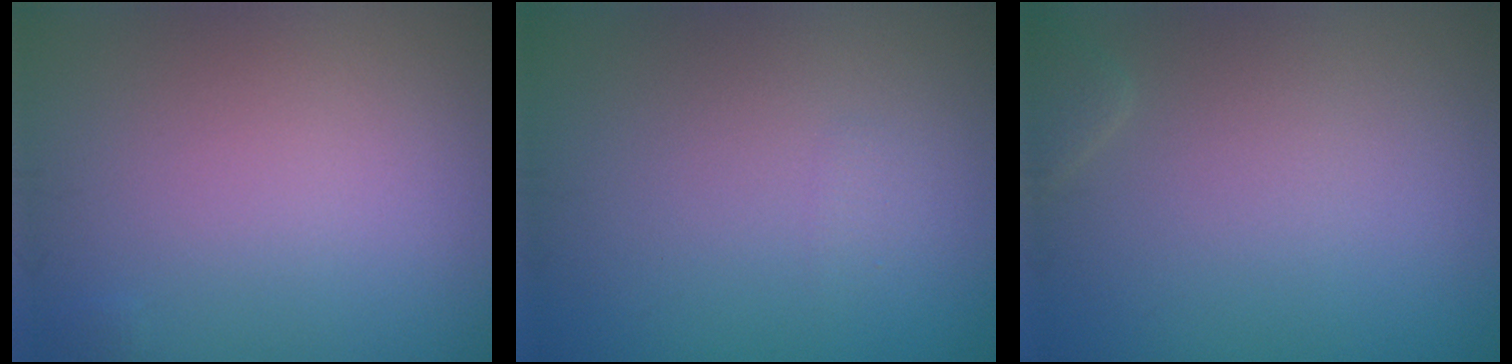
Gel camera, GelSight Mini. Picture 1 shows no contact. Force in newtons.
{"total": 0.5, "press": 0.5, "slide": 0.0}
{"total": 0.8, "press": 0.8, "slide": 0.1}